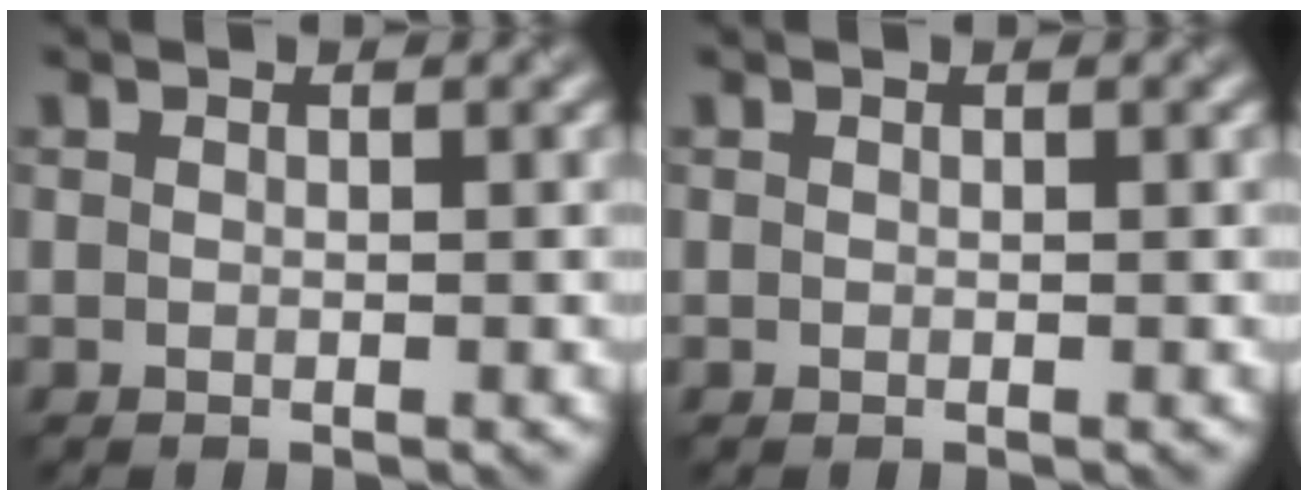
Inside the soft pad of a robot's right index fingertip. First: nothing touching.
{"total": 0.0}